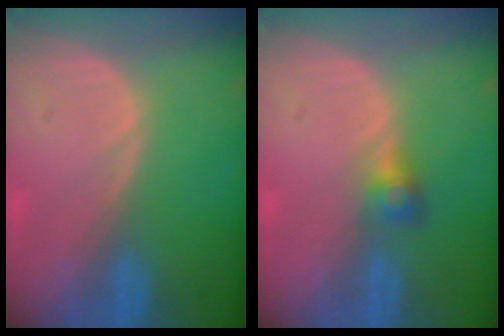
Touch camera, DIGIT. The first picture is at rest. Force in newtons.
{"total": 2.6, "press": 2.5, "slide": 0.2}